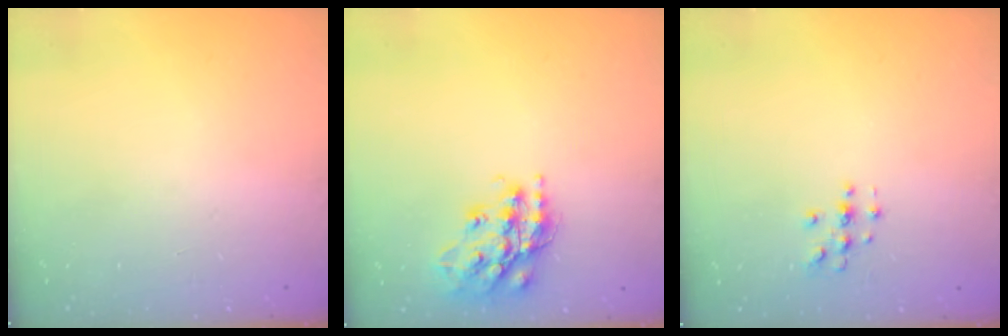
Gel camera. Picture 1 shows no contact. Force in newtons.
{"total": 17.4, "press": 17.4, "slide": 1.4}
{"total": 3.0, "press": 3.0, "slide": 0.3}